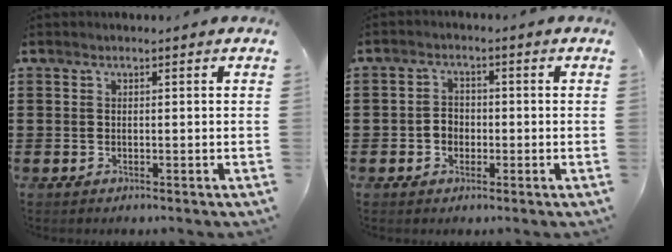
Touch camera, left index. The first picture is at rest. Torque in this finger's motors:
{"motor_torque": [0.48, 0.43, 0.24, 0.06]}